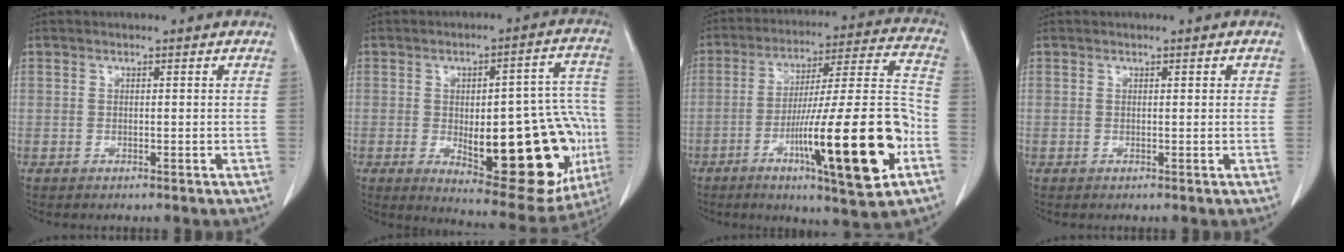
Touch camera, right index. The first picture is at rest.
{"total": 23.6, "force": [-5.1, 8.0, 21.7], "torque": [-0.219, 0.022, -0.041]}
{"total": 22.4, "force": [-8.2, 1.6, 20.8], "torque": [-0.309, -0.007, -0.126]}
{"total": 1.0, "force": [0.4, 0.5, 0.8], "torque": [-0.014, 0.003, 0.006]}